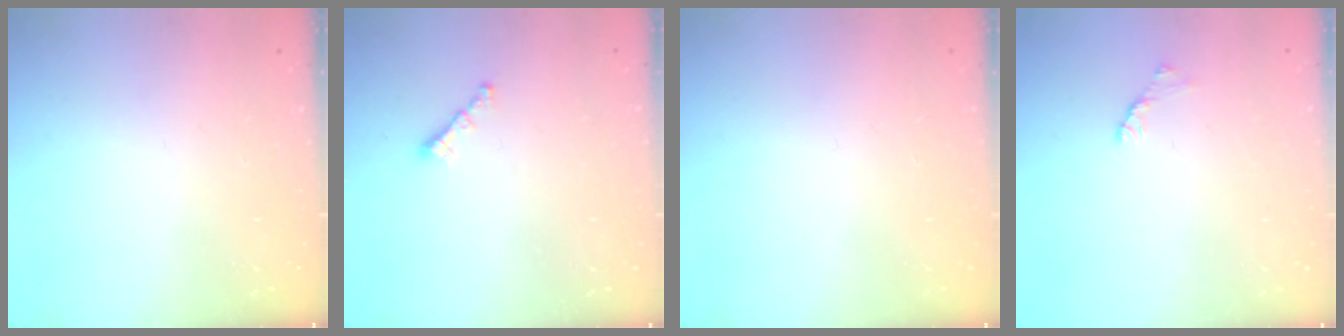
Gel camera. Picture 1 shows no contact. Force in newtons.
{"total": 1.6, "press": 1.5, "slide": 0.5}
{"total": 0.0}
{"total": 1.7, "press": 1.6, "slide": 0.4}